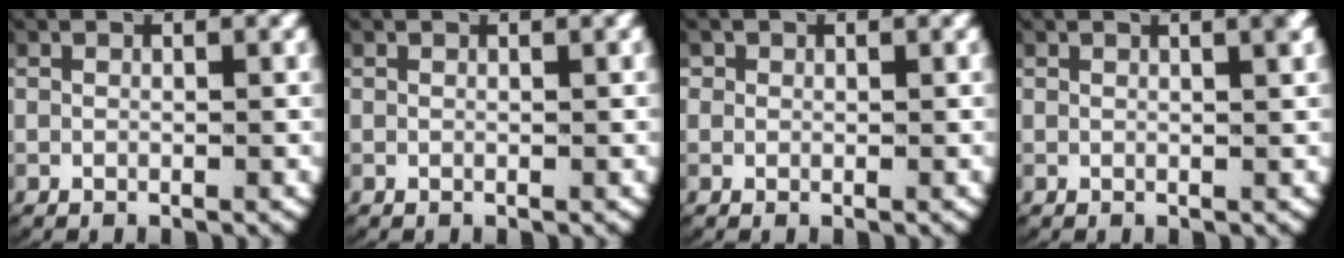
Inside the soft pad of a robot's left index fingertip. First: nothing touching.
{"total": 0.9, "force": [0.5, 0.0, 0.7], "torque": [-0.004, 0.005, 0.009]}
{"total": 1.1, "force": [0.4, 1.0, 0.2], "torque": [-0.008, -0.006, 0.007]}
{"total": 2.3, "force": [1.1, 0.3, 2.1], "torque": [-0.024, 0.007, 0.015]}